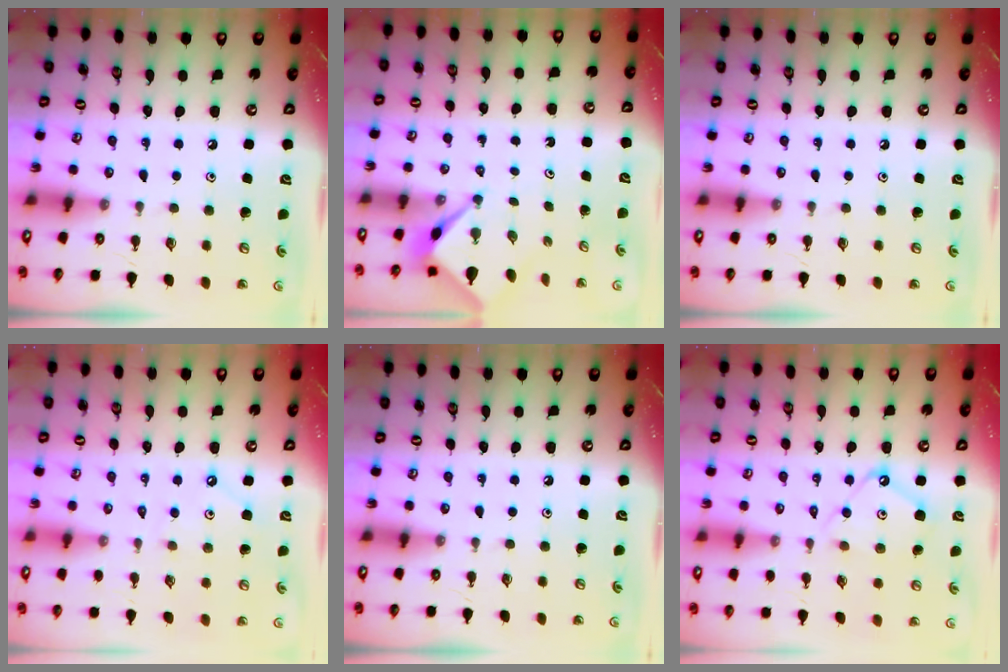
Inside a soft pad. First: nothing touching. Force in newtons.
{"total": 2.5, "press": 2.5, "slide": 0.1}
{"total": 0.0}
{"total": 3.0, "press": 3.0, "slide": 0.4}
{"total": 0.0}
{"total": 8.6, "press": 8.6, "slide": 0.9}